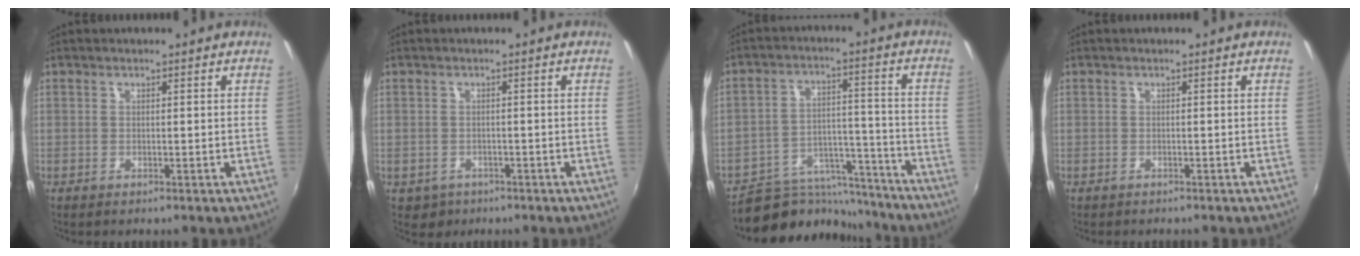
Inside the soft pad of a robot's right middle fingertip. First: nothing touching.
{"total": 2.9, "force": [-1.2, 2.6, 0.8], "torque": [-0.023, -0.002, -0.011]}
{"total": 12.9, "force": [-11.7, 5.3, 1.7], "torque": [-0.029, 0.040, -0.171]}
{"total": 0.6, "force": [-0.5, 0.2, 0.0], "torque": [-0.004, -0.001, -0.008]}